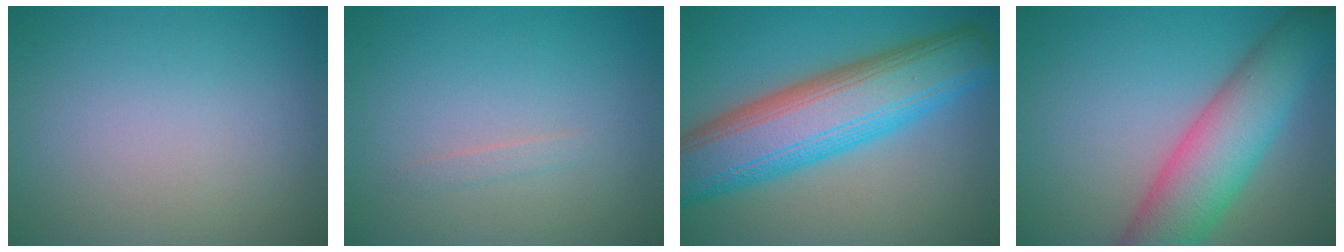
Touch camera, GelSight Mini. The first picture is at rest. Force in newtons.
{"total": 0.6, "press": 0.6, "slide": 0.1}
{"total": 11.4, "press": 11.4, "slide": 0.1}
{"total": 8.3, "press": 8.3, "slide": 0.5}